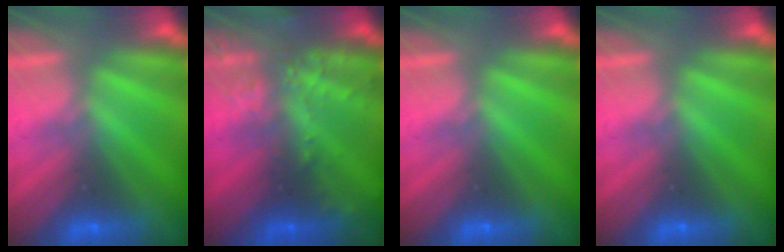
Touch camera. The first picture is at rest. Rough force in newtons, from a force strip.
{"total": 3.0}
{"total": 0.0}
{"total": 0.0}